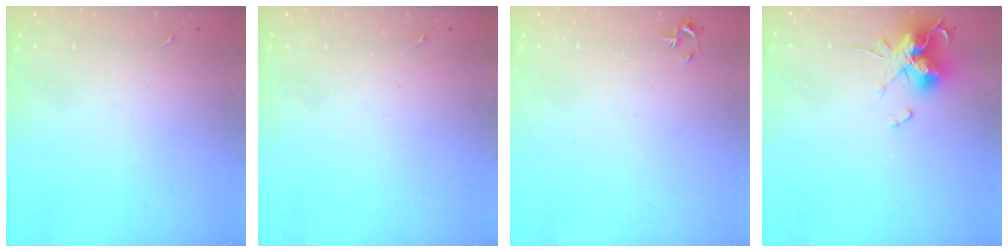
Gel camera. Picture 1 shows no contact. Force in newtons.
{"total": 0.0}
{"total": 2.5, "press": 2.5, "slide": 0.2}
{"total": 14.9, "press": 14.9, "slide": 0.9}